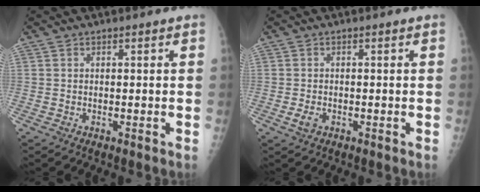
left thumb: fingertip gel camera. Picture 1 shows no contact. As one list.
[{"total": 1.9, "force": [-0.6, 1.2, 1.3], "torque": [-0.029, -0.001, -0.011]}]